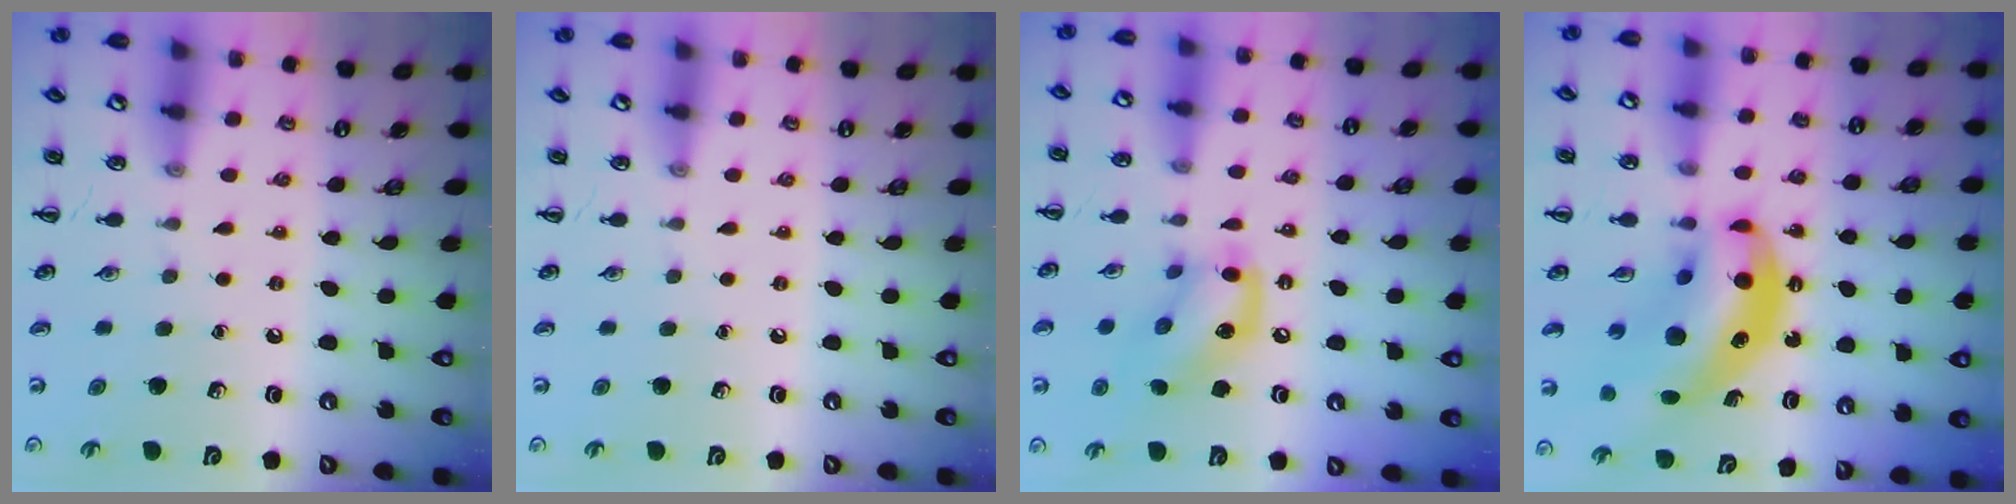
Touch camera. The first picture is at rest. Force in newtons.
{"total": 0.0}
{"total": 13.9, "press": 13.8, "slide": 1.1}
{"total": 13.4, "press": 13.0, "slide": 3.1}